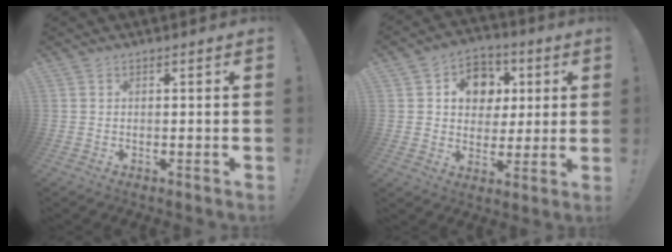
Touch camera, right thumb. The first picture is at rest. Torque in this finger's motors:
{"motor_torque": [1.61, 1.49, 0.33, -0.01, 0.02]}